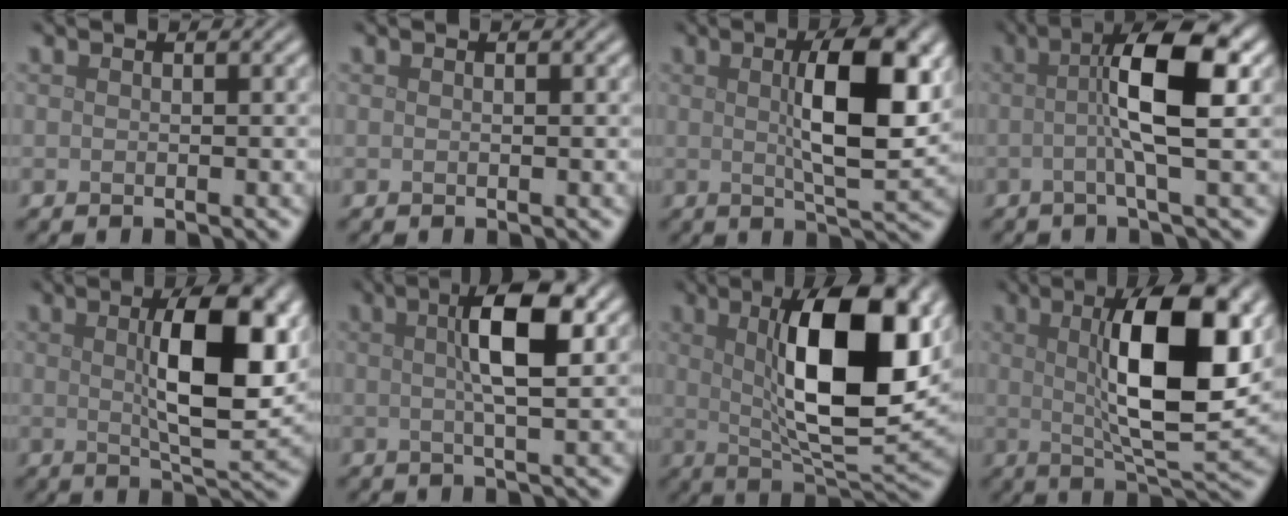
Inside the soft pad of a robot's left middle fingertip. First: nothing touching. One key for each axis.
{"total": 0.0}
{"total": 8.5, "fx": 1.5, "fy": 2.5, "fz": 8.0, "tx": -0.121, "ty": 0.001, "tz": 0.023}
{"total": 6.8, "fx": 0.5, "fy": 1.3, "fz": 6.7, "tx": -0.105, "ty": 0.016, "tz": 0.001}
{"total": 9.4, "fx": 1.7, "fy": 3.0, "fz": 8.8, "tx": -0.133, "ty": -0.001, "tz": 0.029}
{"total": 5.9, "fx": 1.4, "fy": 1.4, "fz": 5.6, "tx": -0.084, "ty": 0.013, "tz": 0.018}
{"total": 12.4, "fx": 2.7, "fy": 4.2, "fz": 11.4, "tx": -0.179, "ty": 0.001, "tz": 0.048}
{"total": 11.4, "fx": 2.2, "fy": 3.4, "fz": 10.7, "tx": -0.167, "ty": 0.001, "tz": 0.041}